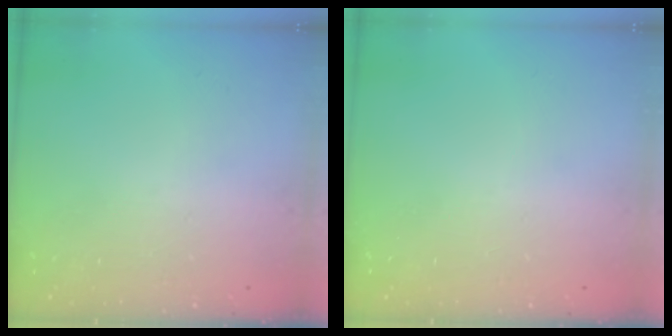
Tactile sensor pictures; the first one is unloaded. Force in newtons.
{"total": 0.0}